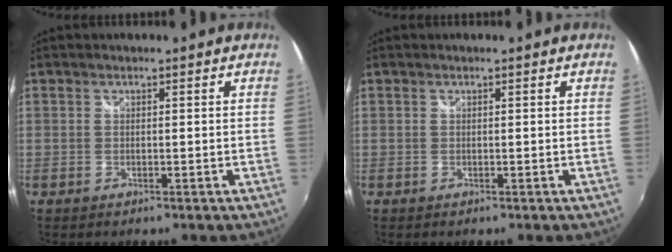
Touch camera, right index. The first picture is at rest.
{"total": 0.0}